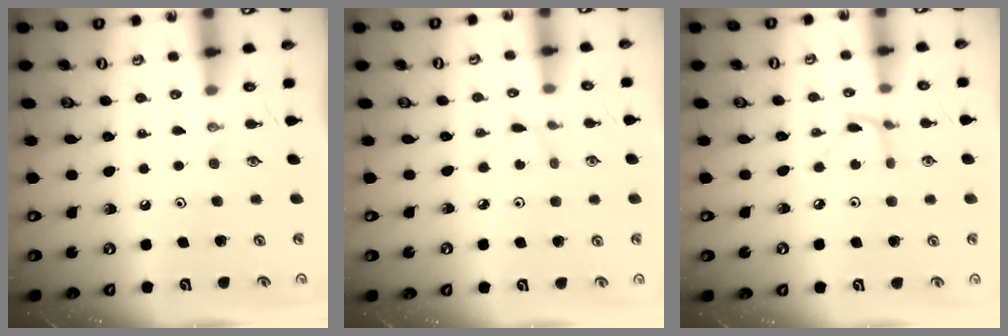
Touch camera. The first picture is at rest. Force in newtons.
{"total": 2.3, "press": 2.3, "slide": 0.3}
{"total": 3.5, "press": 3.5, "slide": 0.4}